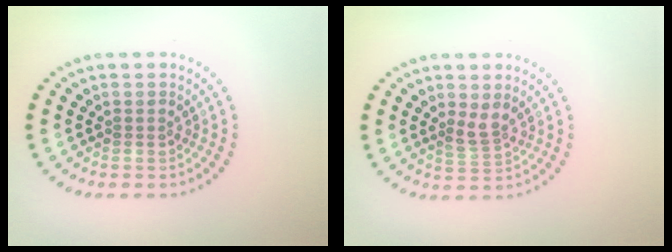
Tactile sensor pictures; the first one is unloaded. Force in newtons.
{"total": 1.8, "press": 1.3, "slide": 1.3}